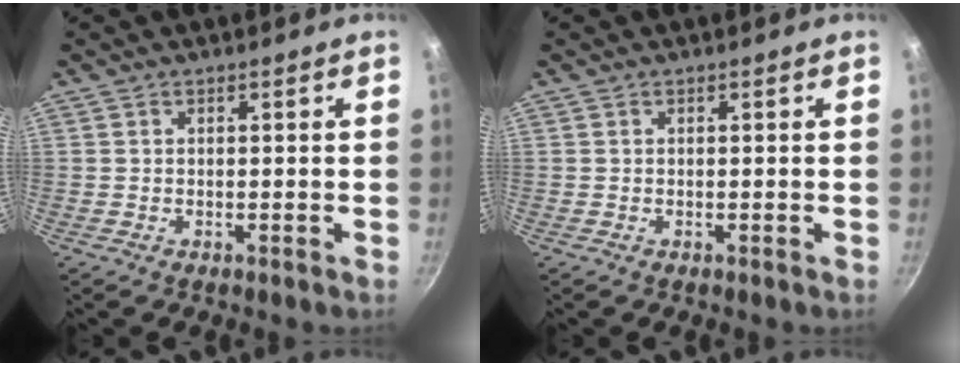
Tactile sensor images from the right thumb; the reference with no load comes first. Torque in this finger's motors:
{"motor_torque": [0.00, 0.00, 0.00, 0.00, 0.00]}